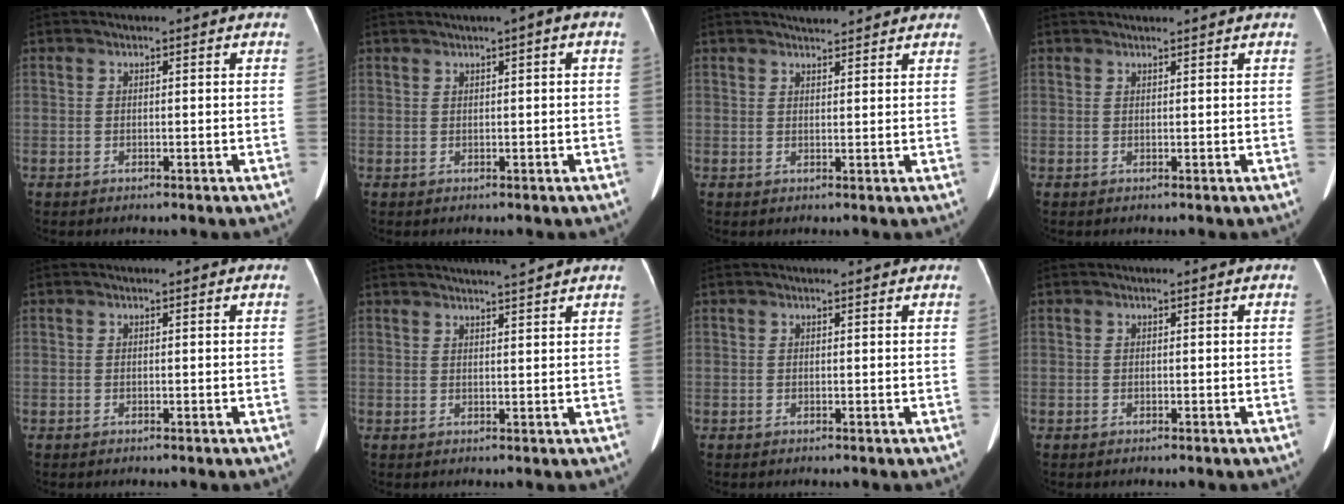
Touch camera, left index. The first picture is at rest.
{"total": 2.4, "force": [0.8, 0.0, 2.3], "torque": [-0.037, 0.011, 0.011]}
{"total": 4.6, "force": [4.2, 0.9, 1.5], "torque": [-0.023, 0.016, 0.051]}
{"total": 2.7, "force": [2.5, -0.4, 0.9], "torque": [-0.013, 0.019, 0.038]}
{"total": 0.0}
{"total": 6.2, "force": [5.6, -0.9, 2.4], "torque": [-0.035, 0.009, 0.072]}
{"total": 1.7, "force": [1.7, -0.1, 0.4], "torque": [-0.012, 0.011, 0.021]}
{"total": 0.0}